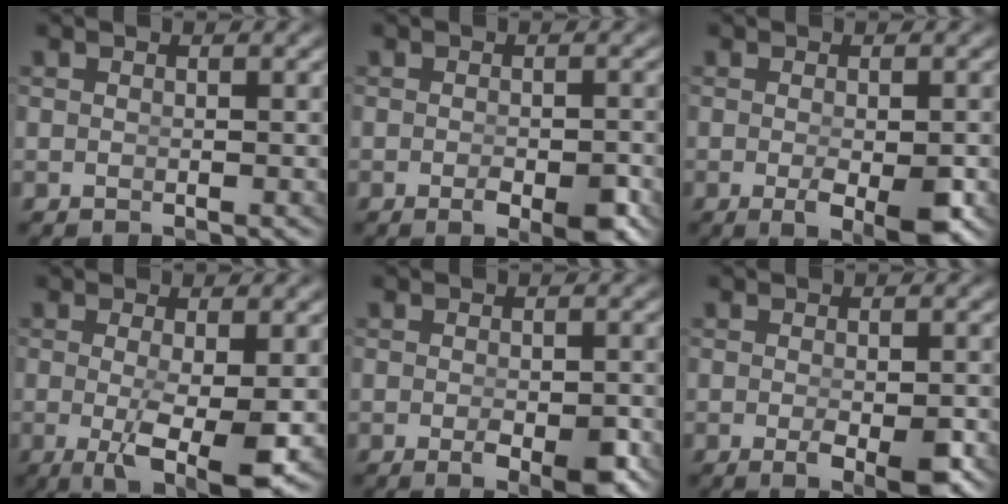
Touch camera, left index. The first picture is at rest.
{"total": 3.1, "force": [-1.6, 0.9, 2.5], "torque": [-0.034, -0.012, -0.024]}
{"total": 4.4, "force": [-2.0, 1.2, 3.7], "torque": [-0.054, -0.024, -0.024]}
{"total": 6.4, "force": [-2.5, 1.7, 5.6], "torque": [-0.101, -0.044, -0.022]}
{"total": 3.4, "force": [-1.6, 1.1, 2.8], "torque": [-0.039, -0.017, -0.023]}
{"total": 3.5, "force": [-1.7, 1.0, 2.9], "torque": [-0.042, -0.020, -0.022]}